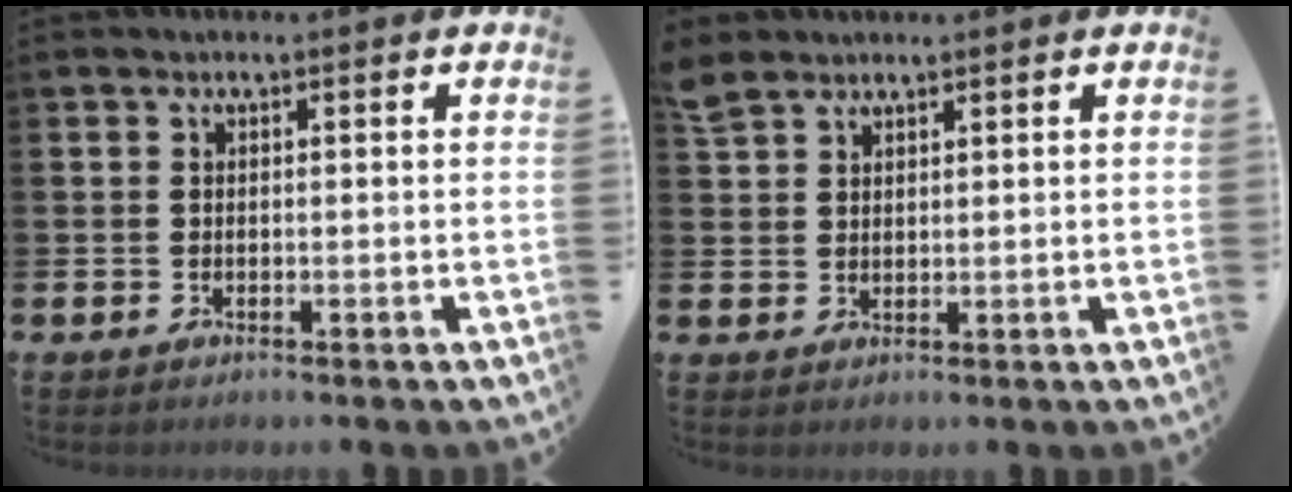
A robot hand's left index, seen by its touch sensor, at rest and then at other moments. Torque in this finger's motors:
{"motor_torque": [0.48, -0.52, 0.18, 0.21]}